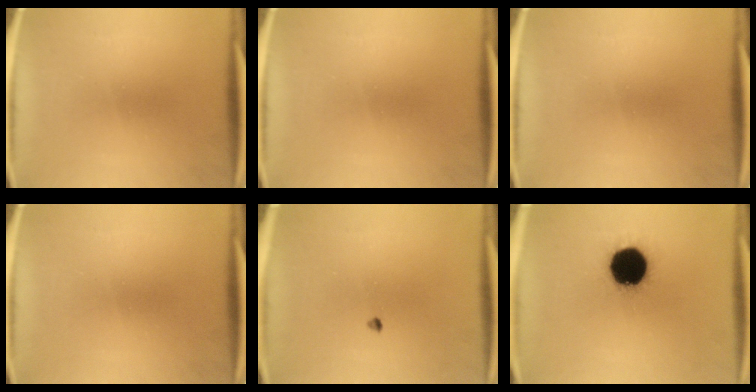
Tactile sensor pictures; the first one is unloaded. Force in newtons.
{"total": 0.0}
{"total": 0.0}
{"total": 0.0}
{"total": 0.7}
{"total": 20.0}